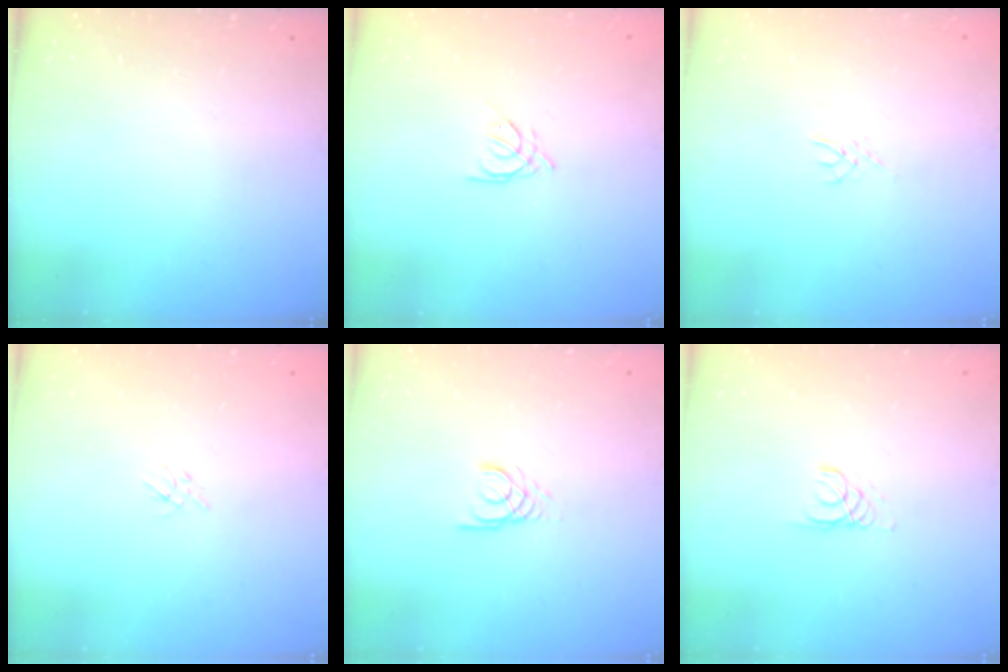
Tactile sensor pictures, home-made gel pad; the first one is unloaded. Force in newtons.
{"total": 3.3, "press": 3.3, "slide": 0.5}
{"total": 2.5, "press": 2.4, "slide": 0.4}
{"total": 2.2, "press": 2.2, "slide": 0.5}
{"total": 2.7, "press": 2.7, "slide": 0.3}
{"total": 1.3, "press": 1.3, "slide": 0.1}